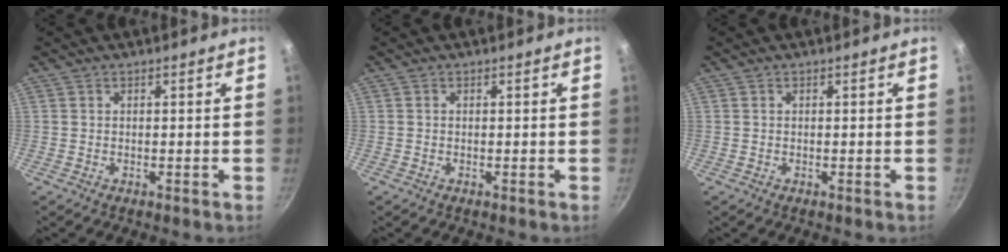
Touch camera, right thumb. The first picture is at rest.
{"total": 0.0}
{"total": 0.0}